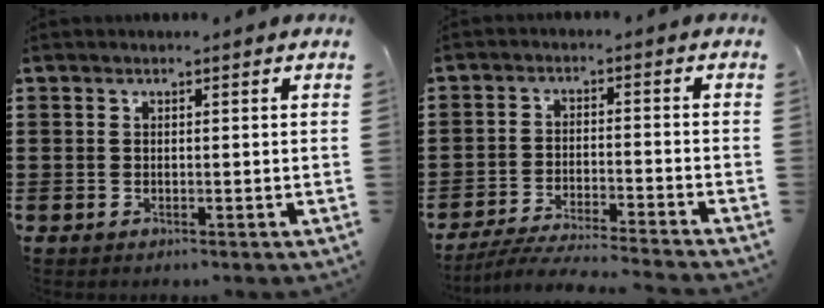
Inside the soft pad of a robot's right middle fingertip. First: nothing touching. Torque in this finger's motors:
{"motor_torque": [0.02, 0.38, 0.06, 0.01]}